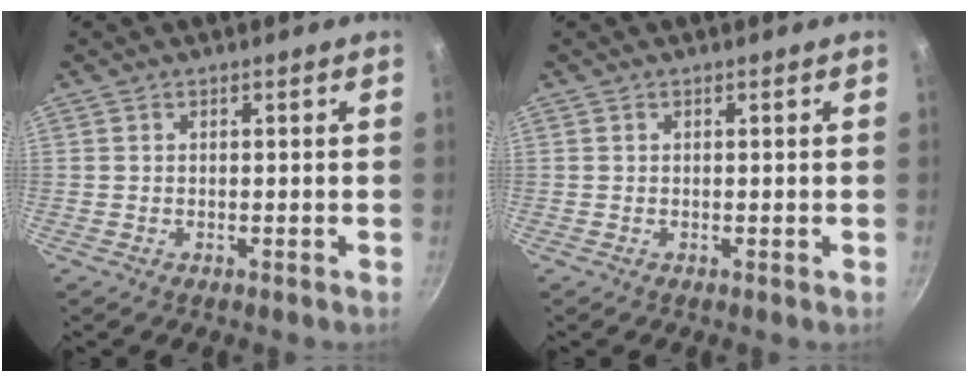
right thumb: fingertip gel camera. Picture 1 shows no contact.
{"total": 0.0}